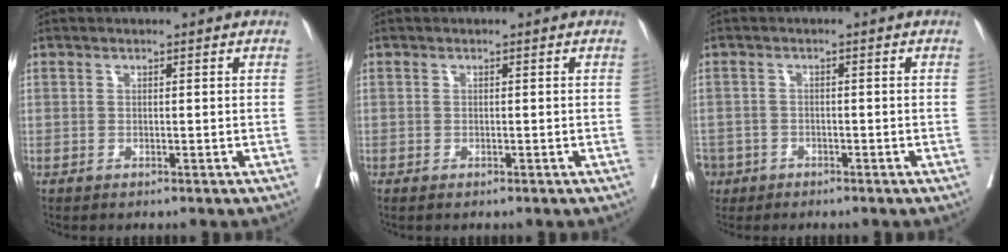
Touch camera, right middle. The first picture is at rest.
{"total": 0.7, "force": [-0.5, 0.2, 0.4], "torque": [-0.009, -0.002, -0.006]}
{"total": 6.7, "force": [-3.9, 5.2, 1.5], "torque": [-0.053, 0.000, -0.069]}